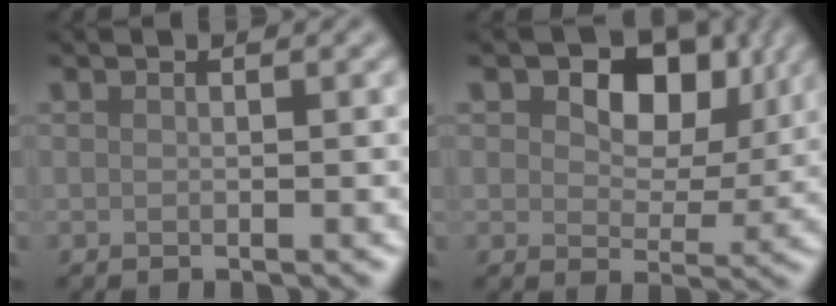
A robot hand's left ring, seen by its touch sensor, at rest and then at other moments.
{"total": 7.4, "force": [2.8, 4.8, 4.9], "torque": [-0.076, -0.006, 0.034]}